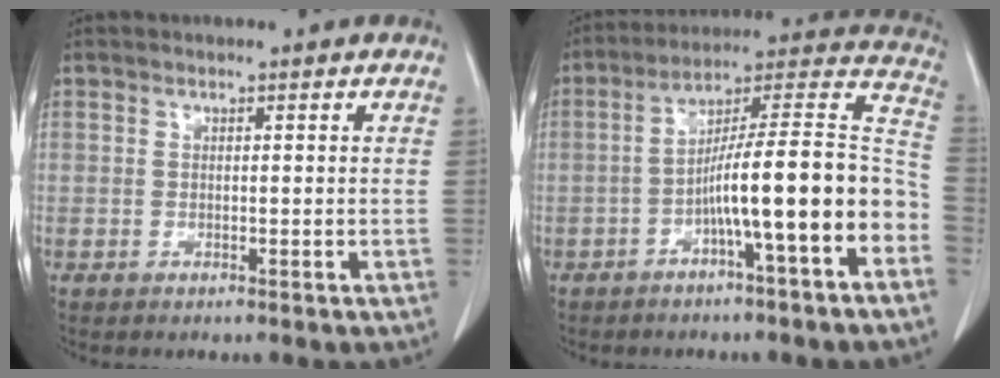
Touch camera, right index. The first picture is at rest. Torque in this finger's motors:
{"motor_torque": [1.63, -0.51, 0.73, 0.21]}